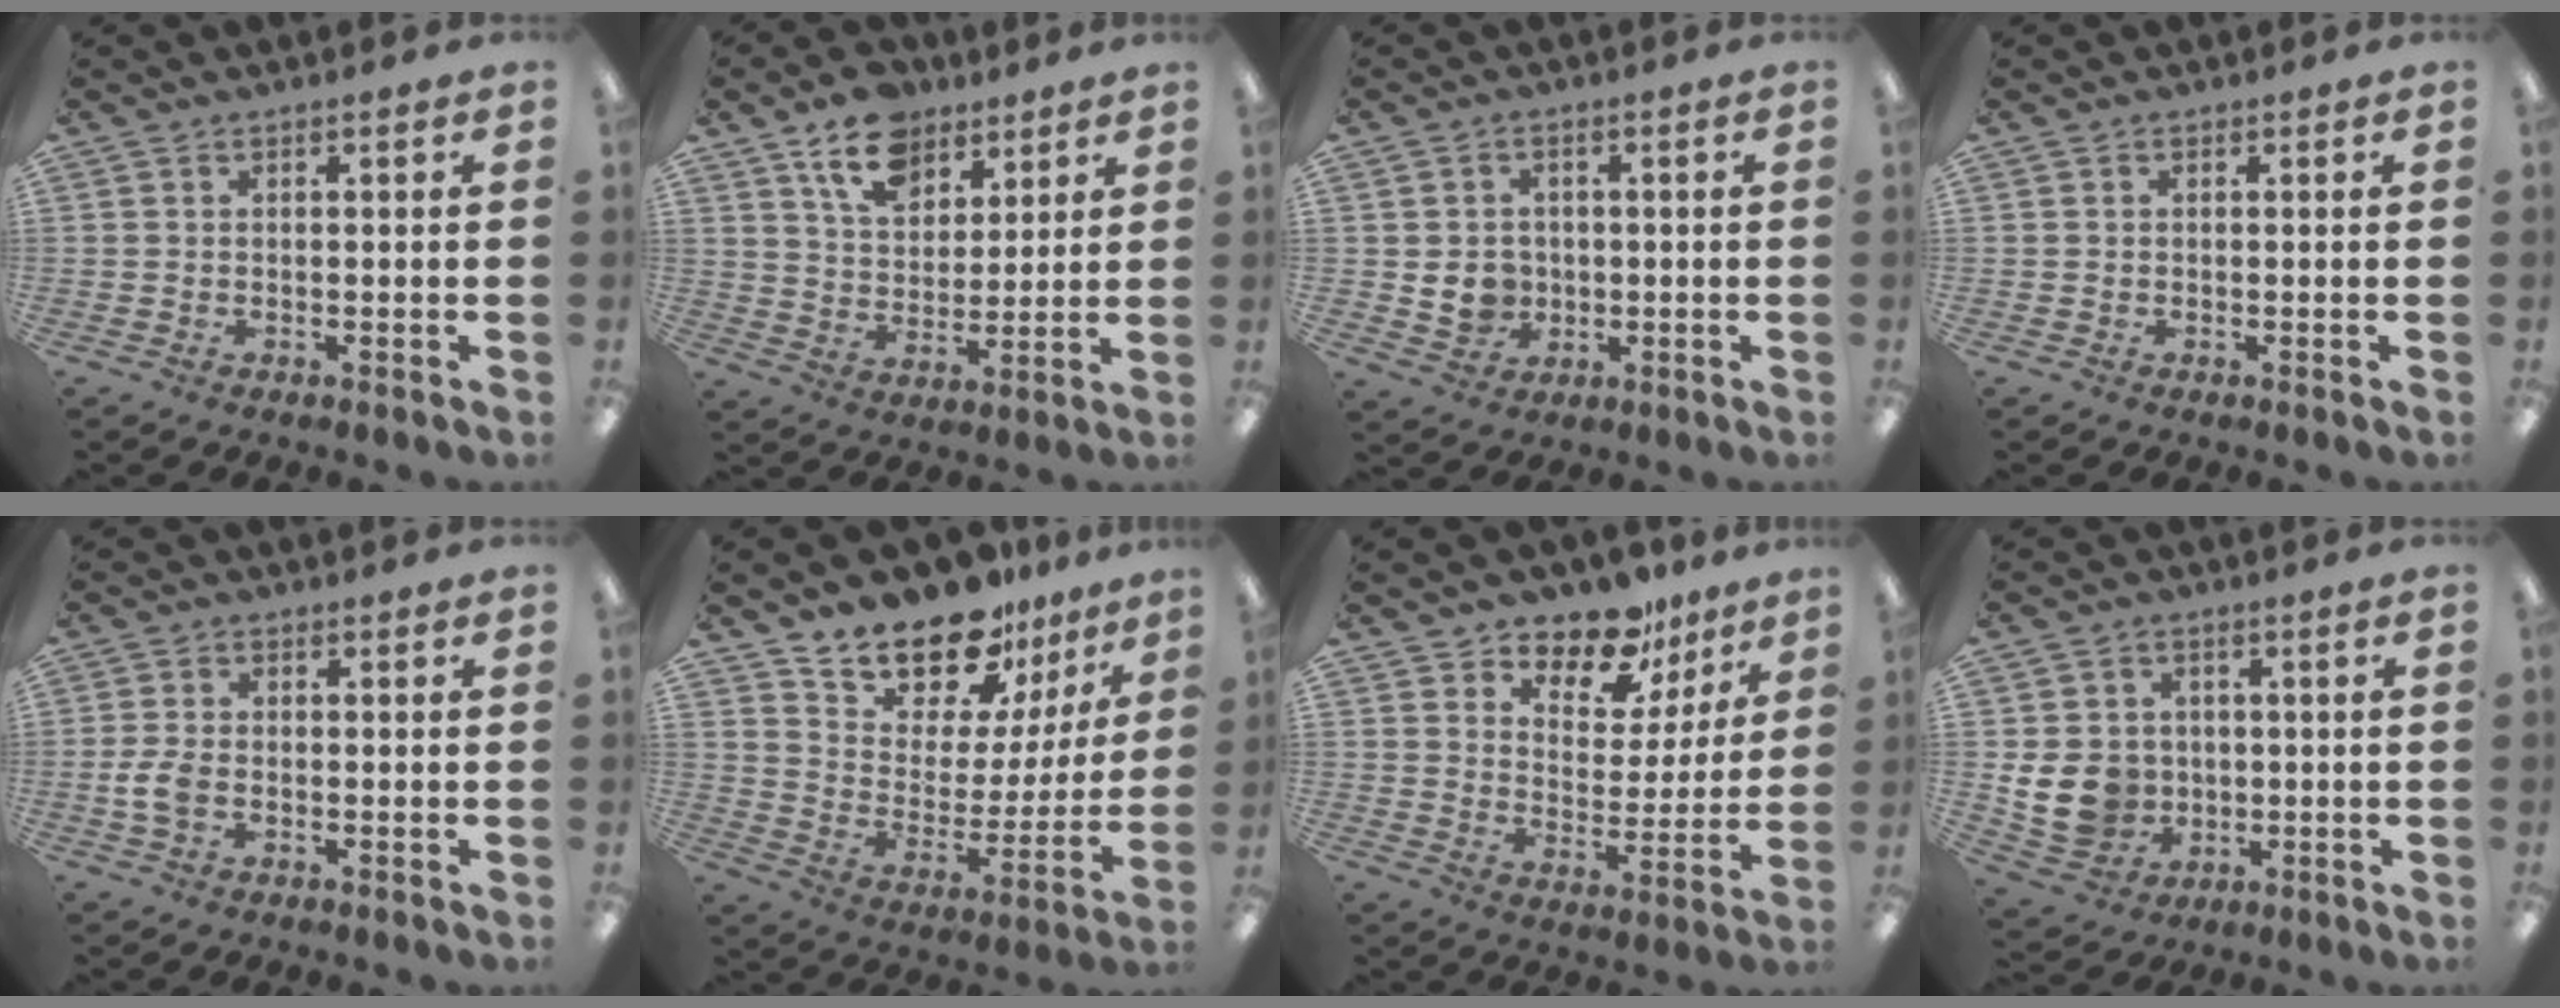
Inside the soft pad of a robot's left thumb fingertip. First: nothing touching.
{"total": 12.6, "force": [8.4, 7.7, 5.4], "torque": [-0.078, -0.039, 0.152]}
{"total": 6.1, "force": [-0.1, 5.5, 2.7], "torque": [-0.053, 0.005, -0.001]}
{"total": 0.0}
{"total": 4.8, "force": [-1.2, 3.0, 3.6], "torque": [-0.078, 0.003, -0.024]}
{"total": 16.1, "force": [14.2, 6.6, 3.5], "torque": [-0.077, -0.129, 0.258]}
{"total": 11.9, "force": [9.6, 5.8, 3.8], "torque": [-0.063, -0.070, 0.176]}
{"total": 10.6, "force": [-1.0, 9.4, 4.8], "torque": [-0.120, 0.012, -0.011]}